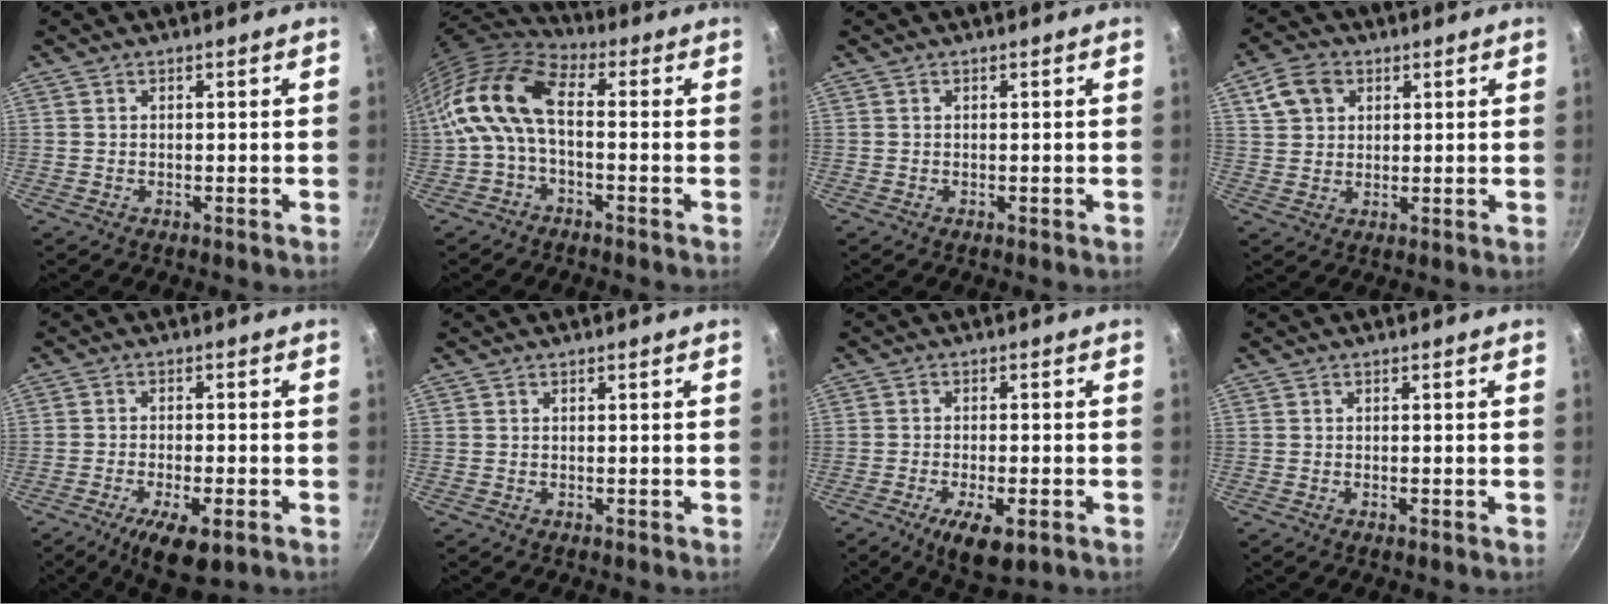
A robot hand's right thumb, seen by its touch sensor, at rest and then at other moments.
{"total": 13.0, "force": [-0.7, 7.0, 10.9], "torque": [-0.218, 0.034, -0.032]}
{"total": 0.0}
{"total": 7.2, "force": [2.9, 5.6, 3.5], "torque": [-0.048, 0.006, 0.050]}
{"total": 8.9, "force": [-4.4, 3.1, 7.1], "torque": [-0.120, 0.010, -0.069]}
{"total": 0.0}
{"total": 8.0, "force": [-3.6, 2.9, 6.5], "torque": [-0.106, 0.008, -0.055]}
{"total": 0.7, "force": [-0.3, 0.1, 0.6], "torque": [-0.012, 0.002, -0.007]}